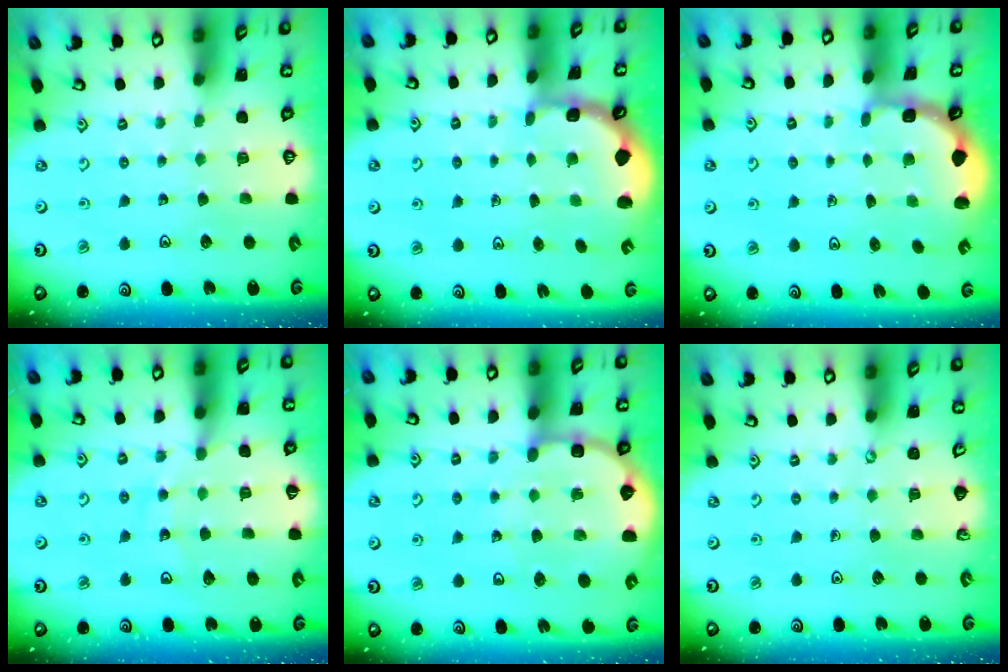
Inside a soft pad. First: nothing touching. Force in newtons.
{"total": 1.8, "press": 1.6, "slide": 0.8}
{"total": 1.7, "press": 1.4, "slide": 0.9}
{"total": 11.2, "press": 11.2, "slide": 1.3}
{"total": 8.2, "press": 8.0, "slide": 1.6}
{"total": 0.0}